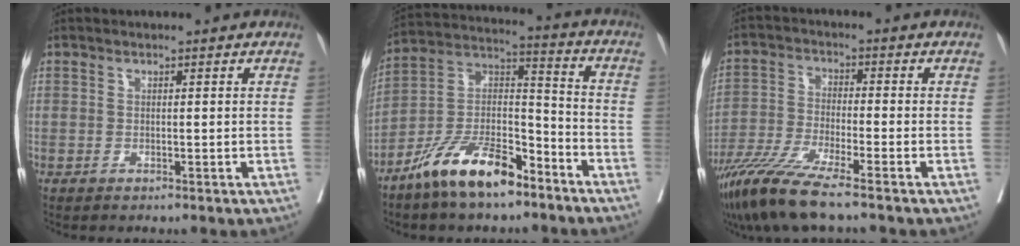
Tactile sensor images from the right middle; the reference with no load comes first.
{"total": 13.7, "force": [-10.0, 4.2, 8.4], "torque": [-0.157, 0.016, -0.187]}
{"total": 9.8, "force": [-7.4, -0.1, 6.3], "torque": [-0.126, -0.034, -0.143]}